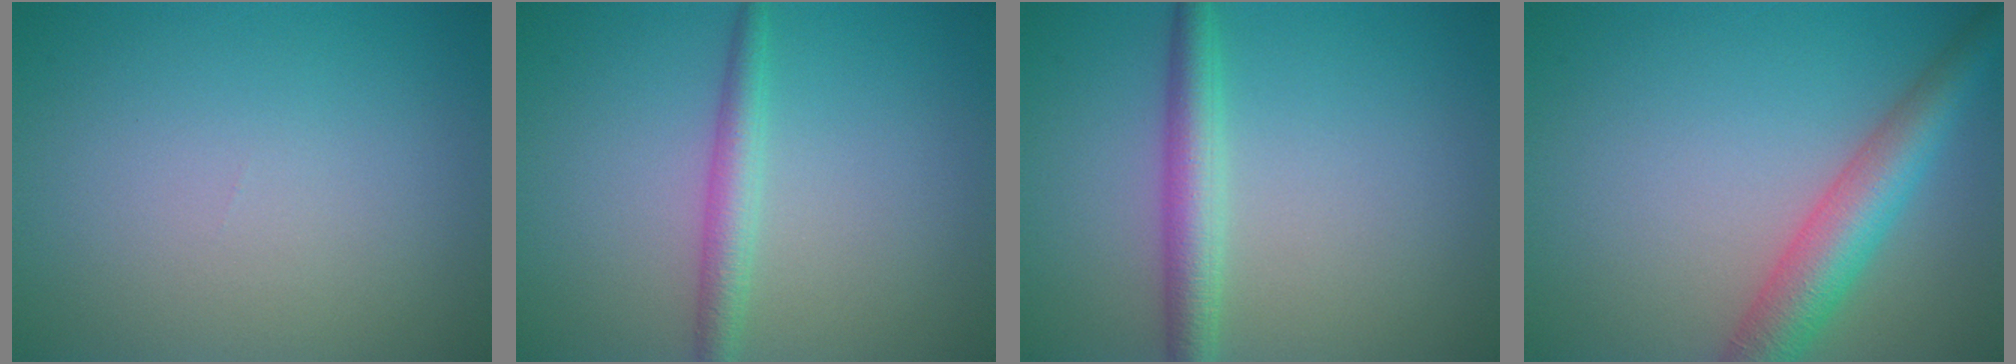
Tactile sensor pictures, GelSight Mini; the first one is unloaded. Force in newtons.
{"total": 2.4, "press": 2.4, "slide": 0.0}
{"total": 3.3, "press": 3.3, "slide": 0.1}
{"total": 5.4, "press": 5.4, "slide": 0.2}